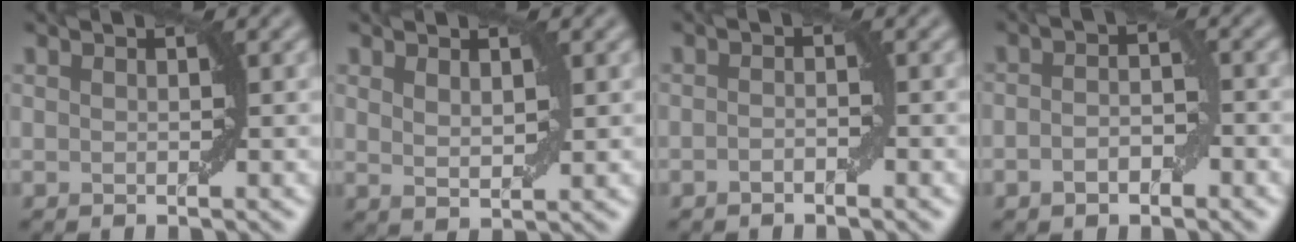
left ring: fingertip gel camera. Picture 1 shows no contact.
{"total": 1.6, "force": [0.9, 0.5, 1.2], "torque": [-0.022, -0.003, 0.020]}
{"total": 0.9, "force": [-0.6, 0.2, 0.6], "torque": [-0.012, 0.004, -0.010]}
{"total": 2.7, "force": [-1.0, 1.4, 2.1], "torque": [-0.036, 0.002, -0.020]}